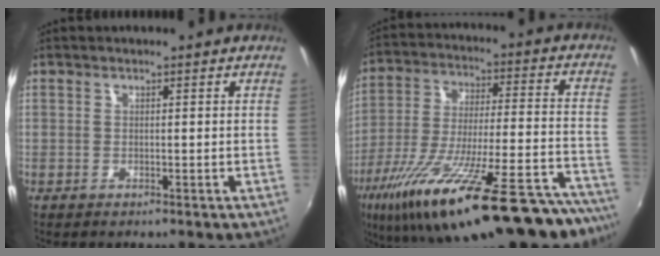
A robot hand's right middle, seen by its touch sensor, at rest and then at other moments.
{"total": 35.4, "force": [-27.2, 7.8, 21.2], "torque": [-0.339, -0.066, -0.393]}